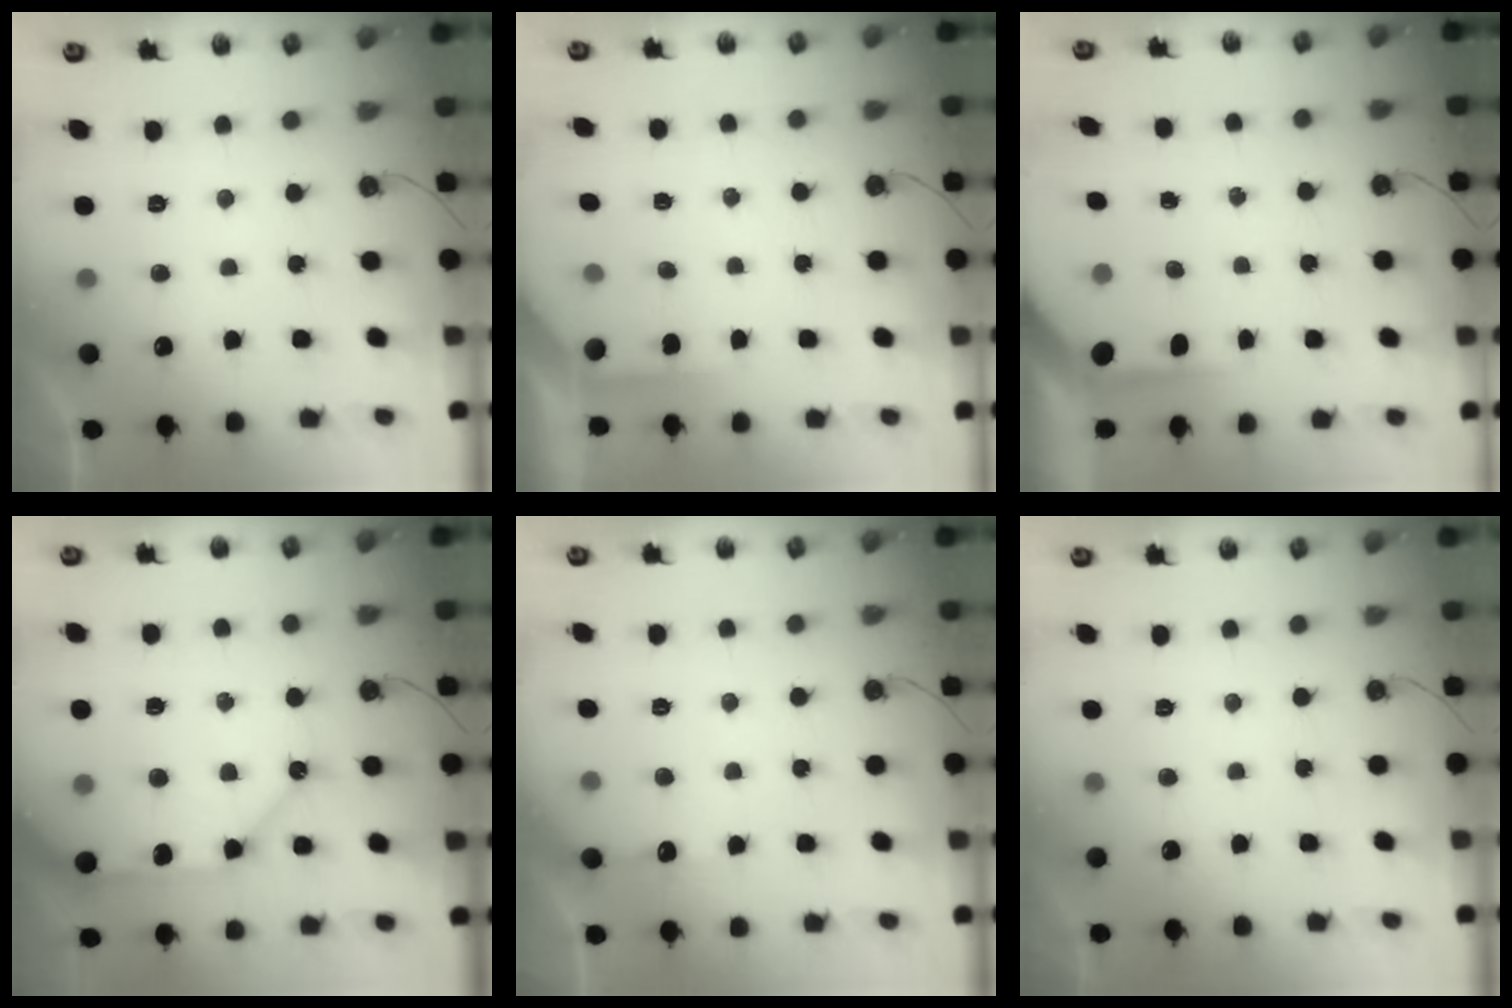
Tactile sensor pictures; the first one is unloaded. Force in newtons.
{"total": 1.8, "press": 1.8, "slide": 0.3}
{"total": 3.7, "press": 3.7, "slide": 0.4}
{"total": 12.9, "press": 12.8, "slide": 1.7}
{"total": 5.7, "press": 5.7, "slide": 0.7}
{"total": 0.0}